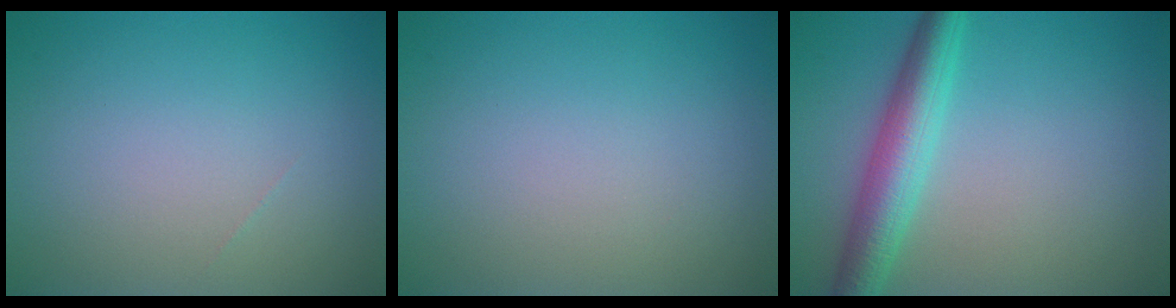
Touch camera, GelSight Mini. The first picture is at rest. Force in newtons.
{"total": 0.0}
{"total": 5.0, "press": 5.0, "slide": 0.1}